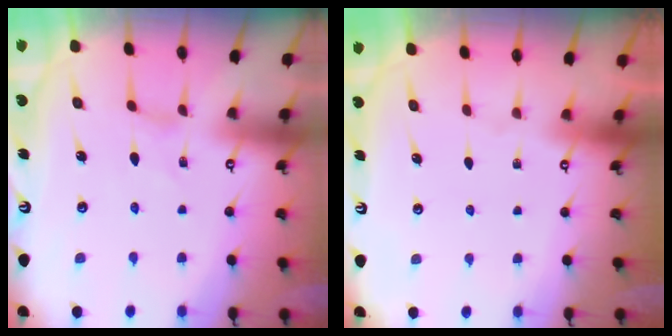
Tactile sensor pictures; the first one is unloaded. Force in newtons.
{"total": 0.0}